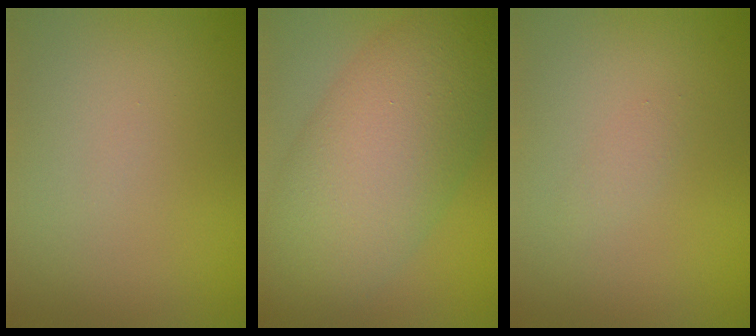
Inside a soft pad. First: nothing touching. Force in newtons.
{"total": 11.1, "press": 11.1, "slide": 0.2}
{"total": 0.7, "press": 0.7, "slide": 0.0}